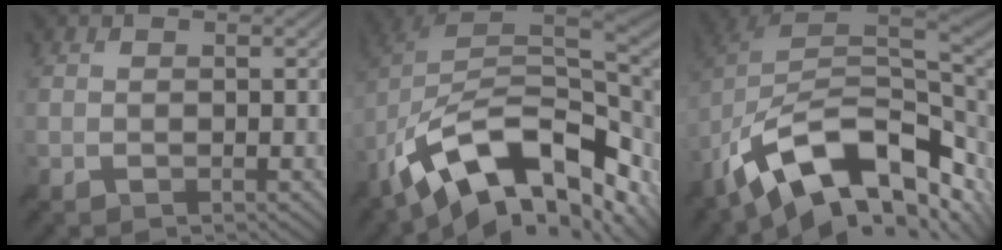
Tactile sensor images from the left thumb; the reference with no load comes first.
{"total": 16.1, "force": [-5.6, 8.3, 12.6], "torque": [-0.234, -0.005, -0.097]}
{"total": 15.6, "force": [-4.9, 8.6, 12.1], "torque": [-0.228, -0.009, -0.078]}